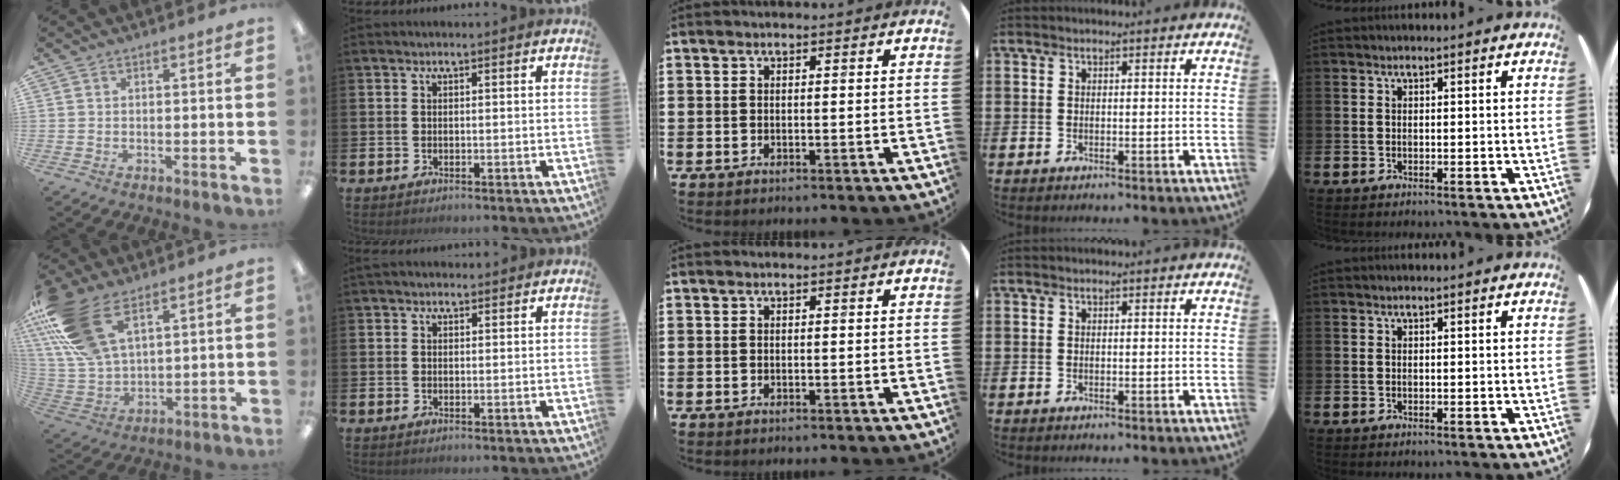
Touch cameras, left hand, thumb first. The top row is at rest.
{"thumb": {"total": 19.9, "force": [10.6, 10.3, 13.3], "torque": [-0.302, -0.034, 0.194]}, "index": {"total": 1.4, "force": [1.2, 0.7, 0.2], "torque": [0.004, 0.003, 0.021]}}